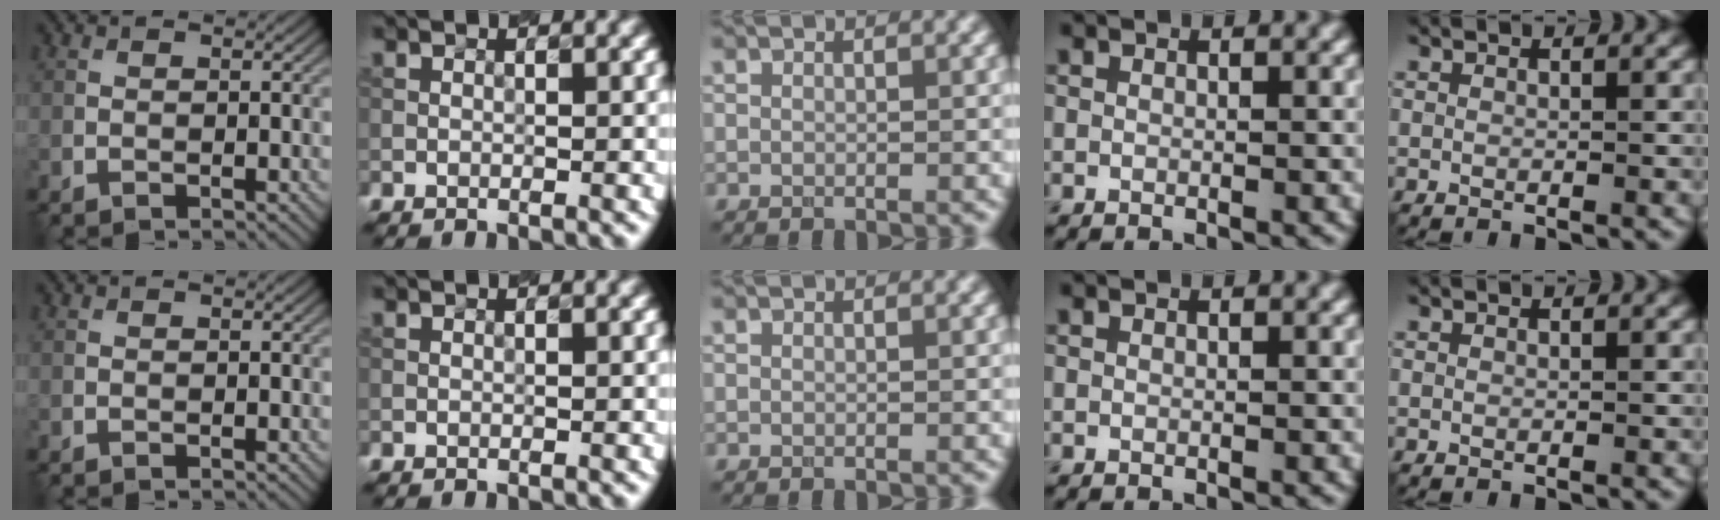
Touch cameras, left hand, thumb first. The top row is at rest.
{}